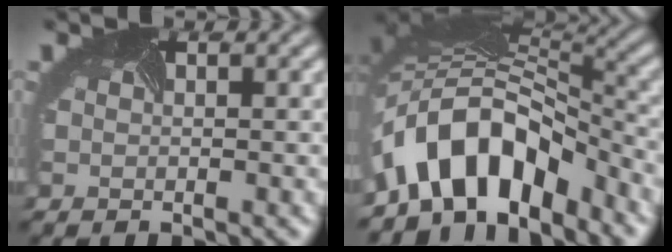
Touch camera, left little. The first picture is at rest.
{"total": 8.5, "force": [-4.5, 4.8, 5.3], "torque": [-0.085, 0.011, -0.085]}